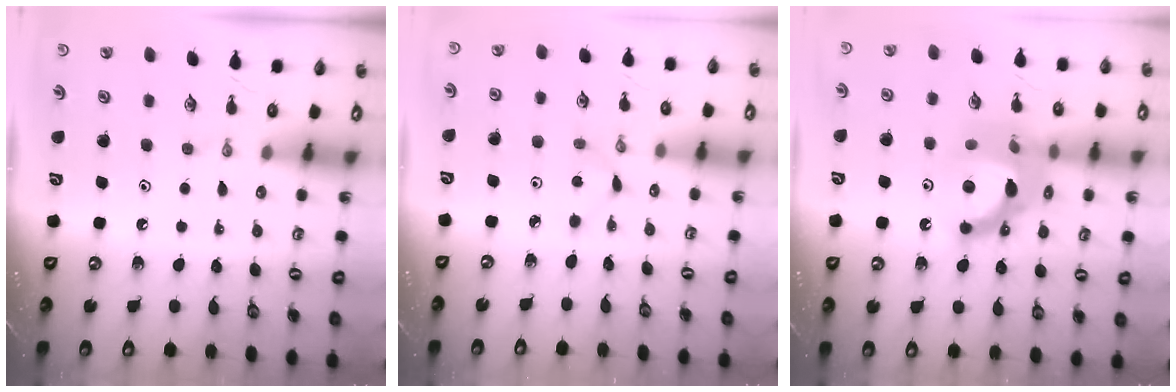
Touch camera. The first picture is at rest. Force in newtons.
{"total": 1.3, "press": 1.3, "slide": 0.2}
{"total": 14.5, "press": 14.4, "slide": 1.7}